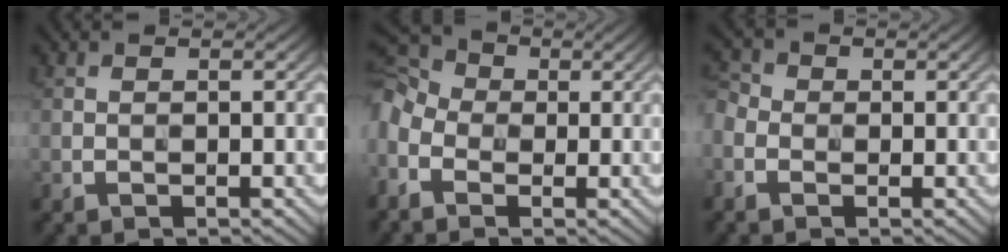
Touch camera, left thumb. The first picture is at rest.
{"total": 8.6, "force": [-1.9, 6.5, 5.4], "torque": [-0.164, 0.000, -0.041]}
{"total": 3.2, "force": [-1.2, 2.6, 1.5], "torque": [-0.050, 0.001, -0.029]}